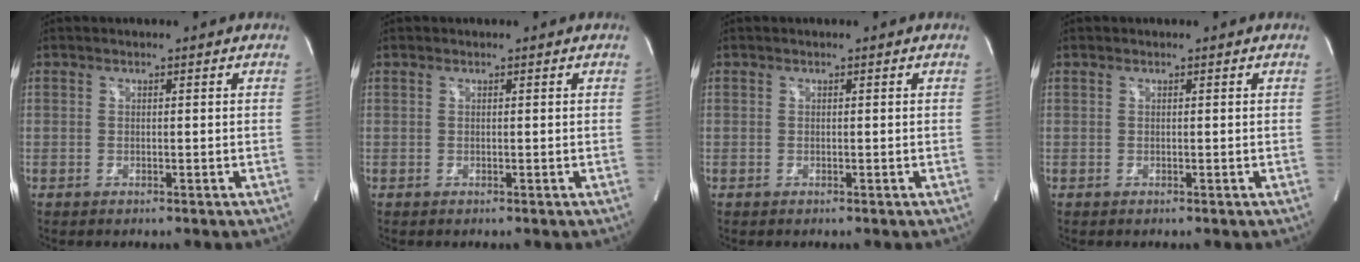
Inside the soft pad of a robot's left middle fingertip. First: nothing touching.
{"total": 0.0}
{"total": 0.0}
{"total": 0.0}